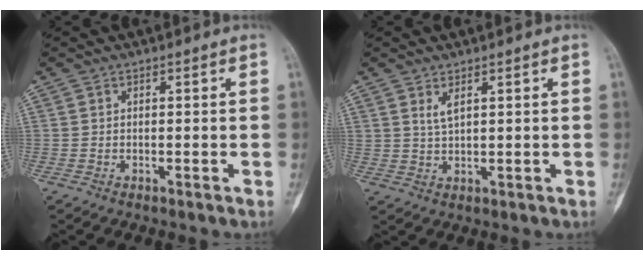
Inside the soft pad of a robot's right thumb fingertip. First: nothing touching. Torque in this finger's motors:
{"motor_torque": [0.08, 0.09, 0.25, 0.37, 0.01]}